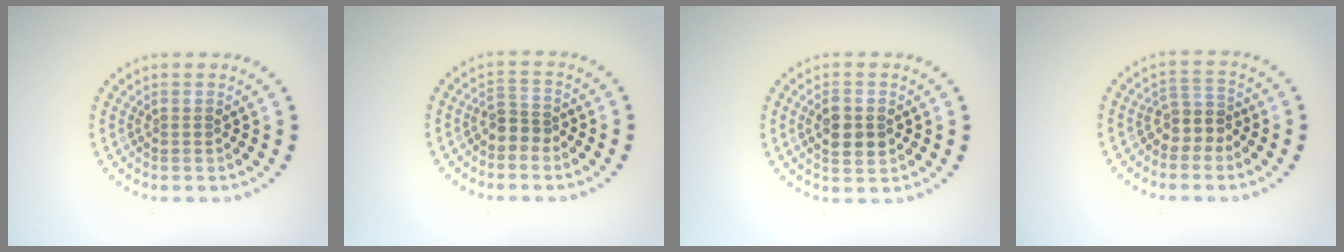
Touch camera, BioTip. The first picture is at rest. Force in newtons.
{"total": 1.9, "press": 1.6, "slide": 1.0}
{"total": 3.0, "press": 3.0, "slide": 0.2}
{"total": 2.3, "press": 1.8, "slide": 1.5}